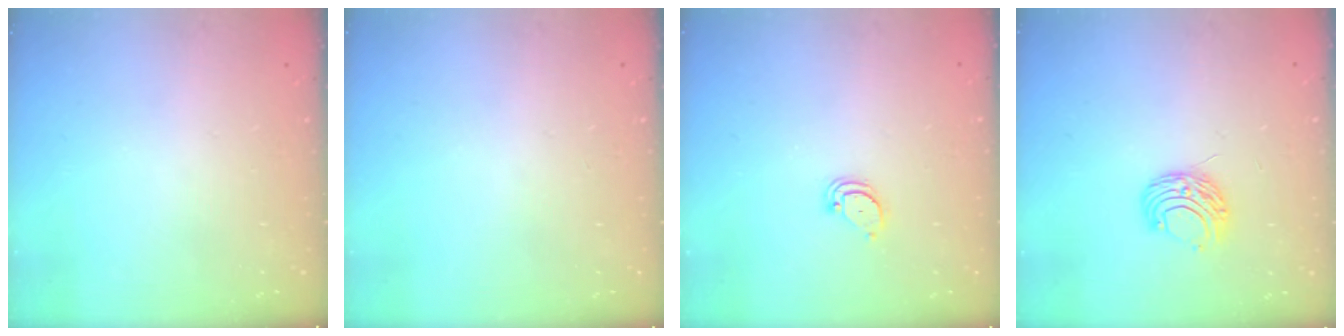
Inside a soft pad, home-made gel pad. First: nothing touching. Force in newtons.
{"total": 0.0}
{"total": 2.1, "press": 2.1, "slide": 0.1}
{"total": 7.5, "press": 7.4, "slide": 0.6}